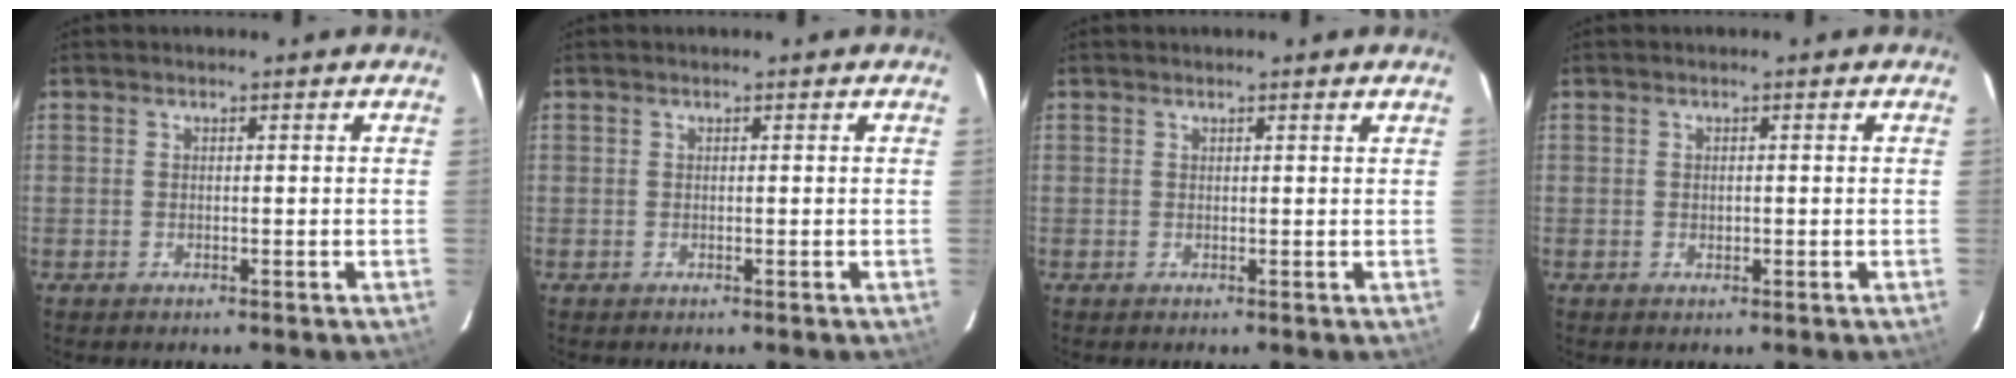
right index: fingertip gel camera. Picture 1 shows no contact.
{"total": 0.0}
{"total": 1.2, "force": [1.1, 0.0, 0.5], "torque": [-0.013, 0.000, 0.008]}
{"total": 0.9, "force": [0.0, 0.6, 0.6], "torque": [-0.010, 0.002, 0.000]}